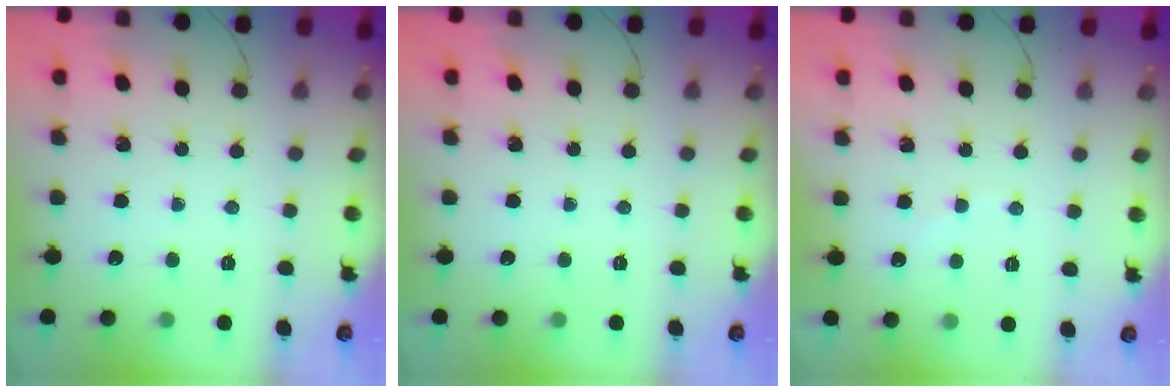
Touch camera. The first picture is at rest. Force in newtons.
{"total": 0.0}
{"total": 2.7, "press": 2.7, "slide": 0.7}